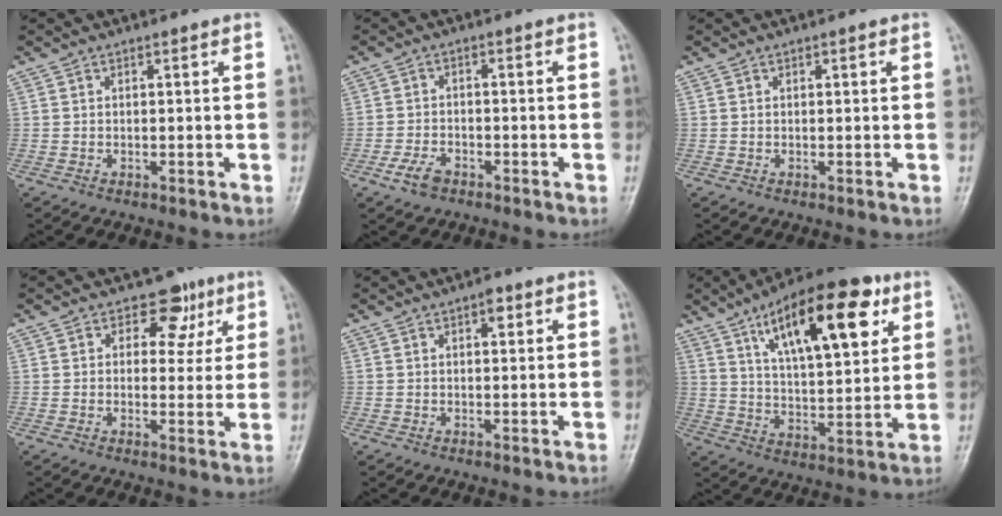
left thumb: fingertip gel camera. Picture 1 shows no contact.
{"total": 4.0, "force": [-2.4, 2.2, 2.3], "torque": [-0.045, 0.011, -0.045]}
{"total": 0.5, "force": [0.2, 0.2, 0.4], "torque": [-0.004, 0.001, 0.002]}
{"total": 6.8, "force": [3.1, 5.0, 3.4], "torque": [0.002, -0.004, 0.033]}
{"total": 2.2, "force": [1.0, 1.1, 1.6], "torque": [-0.016, 0.001, 0.010]}
{"total": 20.6, "force": [9.6, 8.0, 16.4], "torque": [-0.222, -0.025, 0.156]}